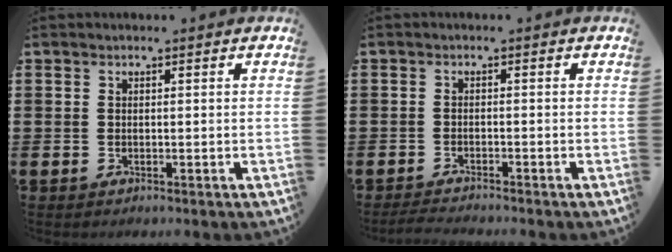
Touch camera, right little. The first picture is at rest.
{"total": 1.4, "force": [-1.3, 0.0, 0.5], "torque": [-0.009, 0.003, -0.026]}